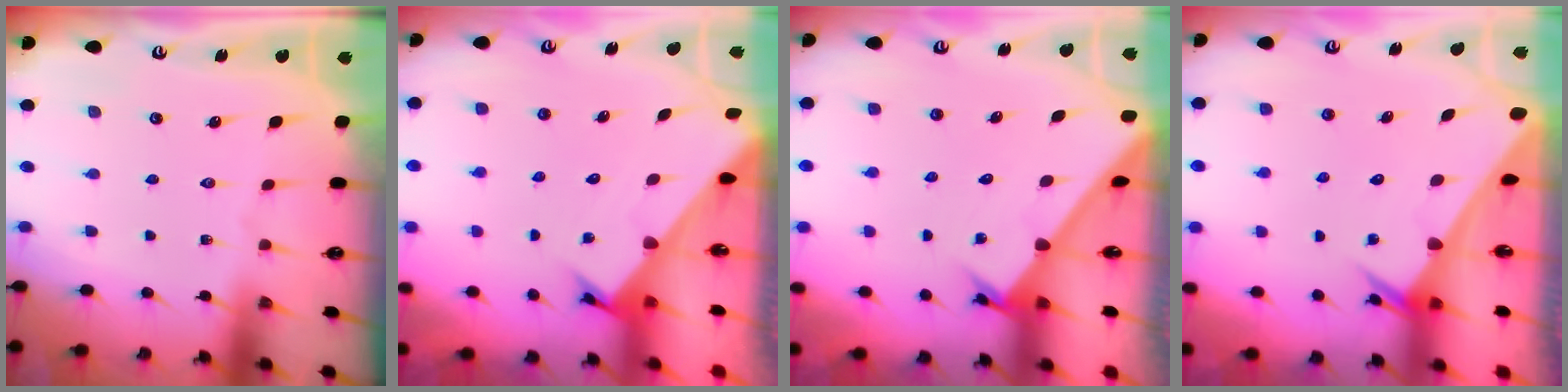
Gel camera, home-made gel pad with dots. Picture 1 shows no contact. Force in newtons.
{"total": 2.6, "press": 2.6, "slide": 0.2}
{"total": 2.1, "press": 2.1, "slide": 0.1}
{"total": 2.4, "press": 2.4, "slide": 0.1}